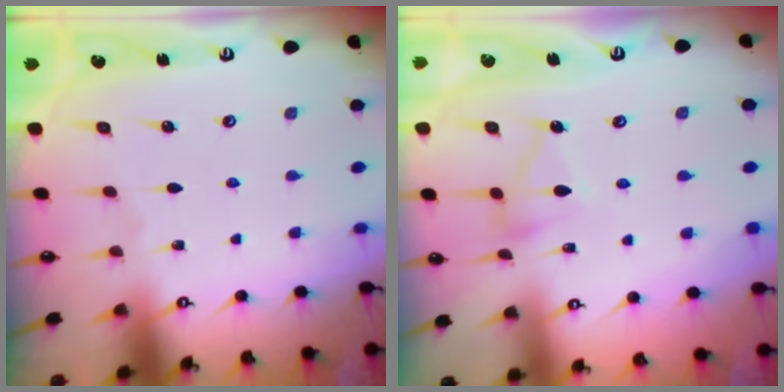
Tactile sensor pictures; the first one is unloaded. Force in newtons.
{"total": 6.7, "press": 6.6, "slide": 0.5}